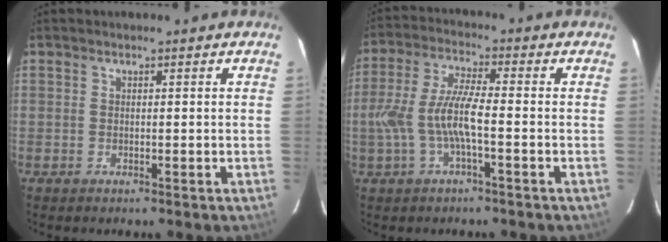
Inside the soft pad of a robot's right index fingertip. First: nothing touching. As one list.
[{"total": 9.0, "force": [-2.3, 1.4, 8.6], "torque": [-0.183, 0.001, -0.037]}]